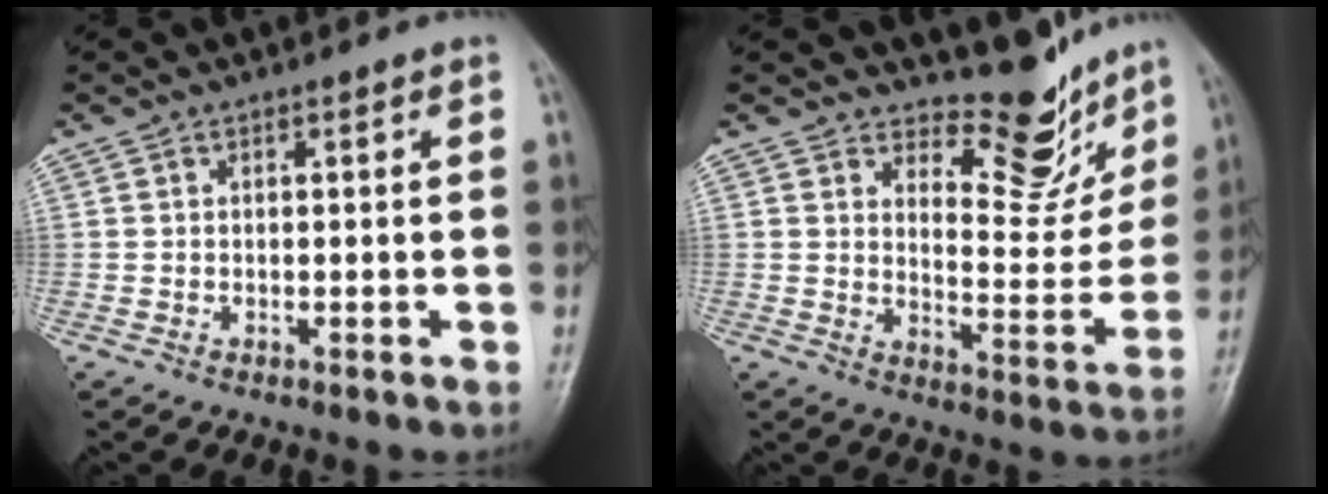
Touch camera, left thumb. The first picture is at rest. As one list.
[{"total": 10.8, "force": [9.4, 4.0, 3.5], "torque": [-0.011, -0.078, 0.140]}]